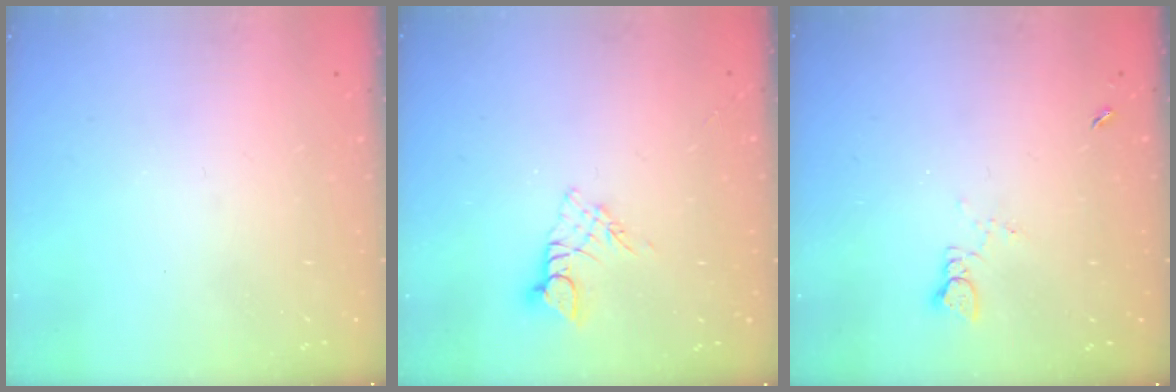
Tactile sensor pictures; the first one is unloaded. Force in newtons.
{"total": 5.4, "press": 5.4, "slide": 0.4}
{"total": 1.7, "press": 1.7, "slide": 0.2}